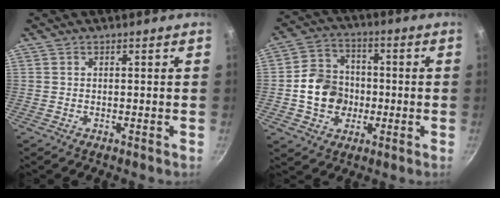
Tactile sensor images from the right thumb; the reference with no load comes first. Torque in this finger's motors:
{"motor_torque": [-0.56, 0.79, 1.17, -0.33, 0.04]}